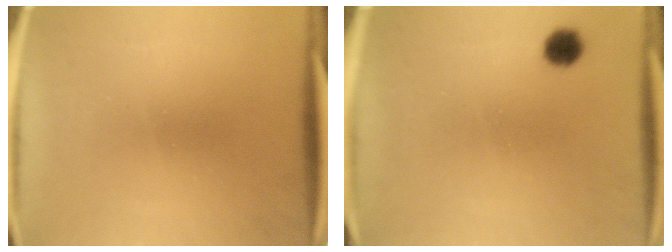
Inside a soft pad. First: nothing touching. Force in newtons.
{"total": 3.4}